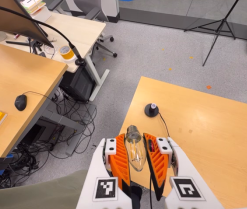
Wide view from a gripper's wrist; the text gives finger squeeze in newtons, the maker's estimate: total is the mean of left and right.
{"total": 21.8, "left": 24.3, "right": 19.2}